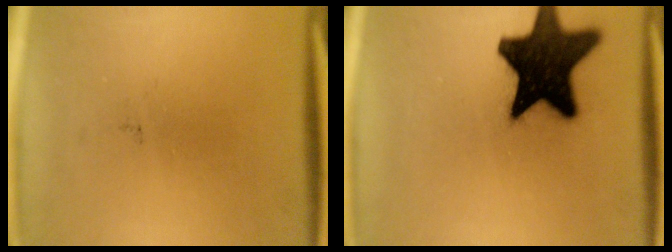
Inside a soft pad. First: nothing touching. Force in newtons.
{"total": 19.8}